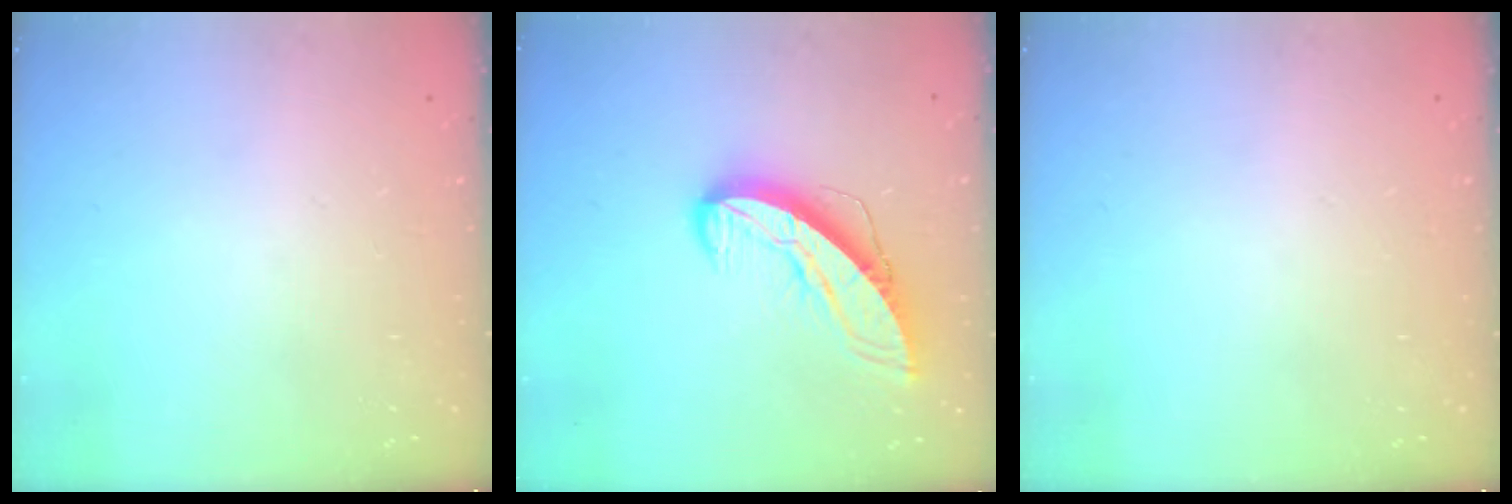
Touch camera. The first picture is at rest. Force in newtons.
{"total": 11.2, "press": 11.1, "slide": 1.0}
{"total": 0.0}